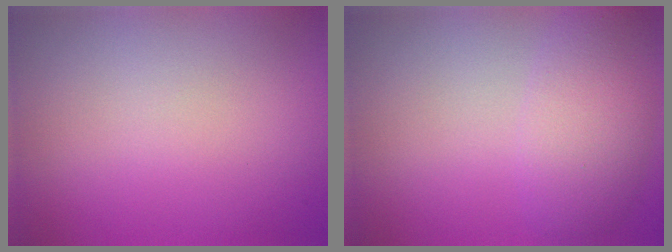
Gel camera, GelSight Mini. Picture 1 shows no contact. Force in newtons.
{"total": 4.3, "press": 4.3, "slide": 0.3}